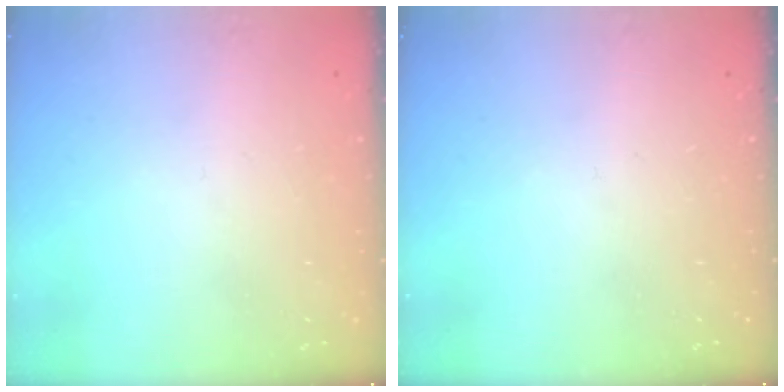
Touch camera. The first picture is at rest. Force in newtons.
{"total": 0.0}